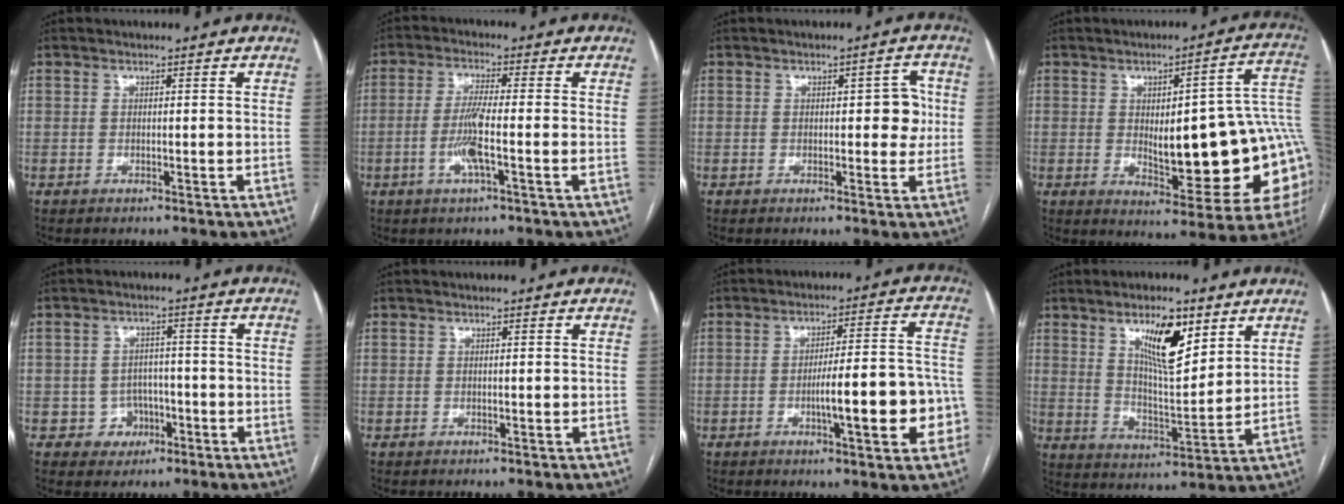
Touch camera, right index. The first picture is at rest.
{"total": 5.9, "force": [-1.7, 0.1, 5.6], "torque": [-0.115, -0.004, -0.034]}
{"total": 4.3, "force": [0.4, 1.9, 3.8], "torque": [-0.039, 0.014, 0.006]}
{"total": 21.2, "force": [-0.5, 5.4, 20.5], "torque": [-0.191, 0.023, 0.011]}
{"total": 4.2, "force": [-1.6, 3.8, 0.4], "torque": [0.009, 0.015, -0.017]}
{"total": 0.0}
{"total": 12.6, "force": [-3.6, 2.3, 11.9], "torque": [-0.156, 0.025, -0.046]}
{"total": 10.6, "force": [5.8, 2.8, 8.5], "torque": [-0.149, -0.004, 0.106]}